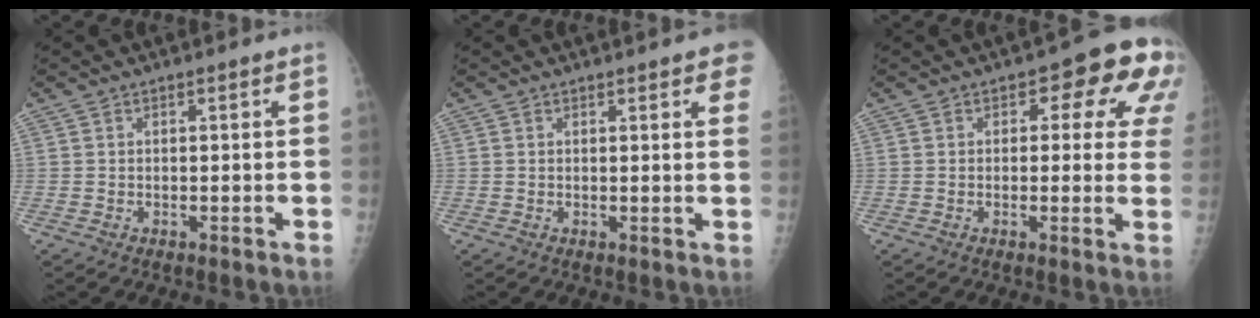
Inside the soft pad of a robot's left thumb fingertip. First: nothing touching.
{"total": 5.7, "force": [3.6, 1.4, 4.2], "torque": [-0.031, -0.003, 0.036]}
{"total": 11.2, "force": [3.8, 5.7, 8.8], "torque": [-0.044, 0.001, 0.034]}